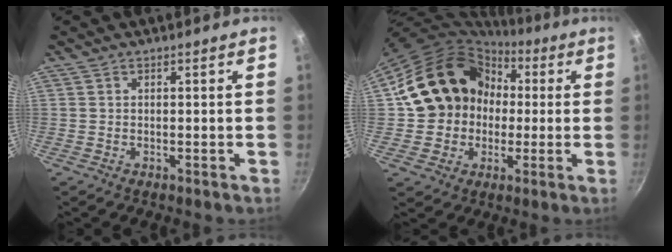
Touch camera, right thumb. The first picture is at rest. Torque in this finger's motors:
{"motor_torque": [1.32, 3.62, 0.25, -0.05, 0.56]}